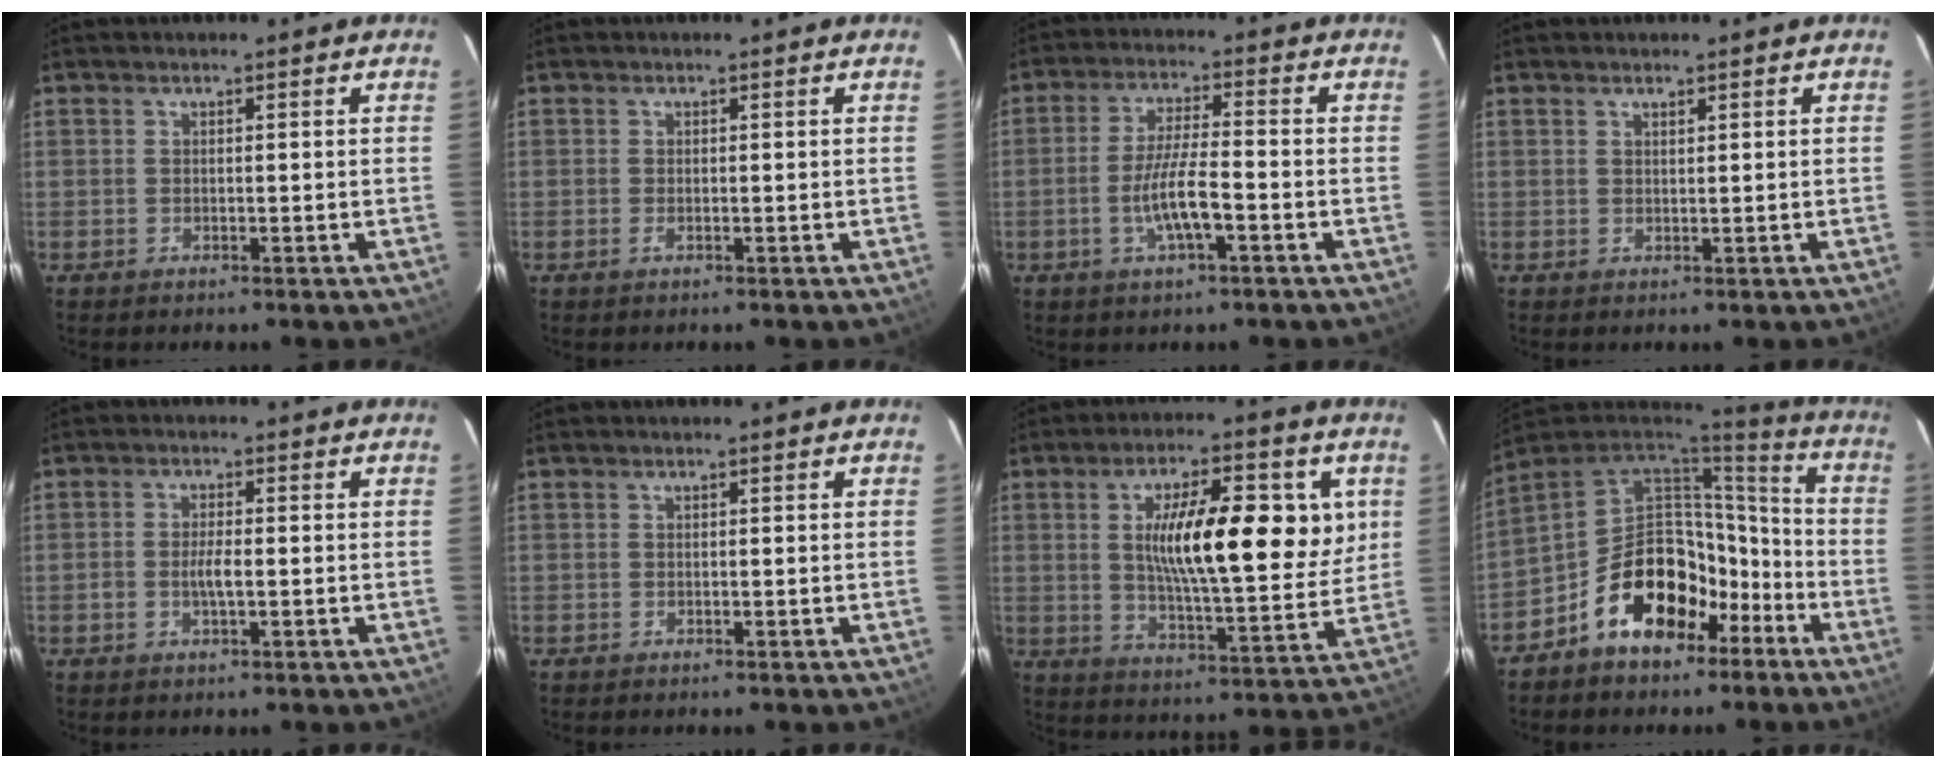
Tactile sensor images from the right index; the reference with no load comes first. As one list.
[{"total": 0.9, "force": [-0.3, 0.1, 0.8], "torque": [-0.016, 0.000, -0.007]}, {"total": 7.7, "force": [-2.9, 1.1, 7.0], "torque": [-0.136, -0.002, -0.053]}, {"total": 0.9, "force": [0.4, -0.4, -0.6], "torque": [0.012, 0.000, 0.008]}, {"total": 3.0, "force": [-0.6, 1.1, 2.8], "torque": [-0.056, 0.001, -0.013]}, {"total": 0.0}, {"total": 17.0, "force": [4.5, 5.1, 15.5], "torque": [-0.251, 0.003, 0.069]}, {"total": 16.7, "force": [-9.6, 10.2, 9.2], "torque": [-0.171, 0.047, -0.141]}]